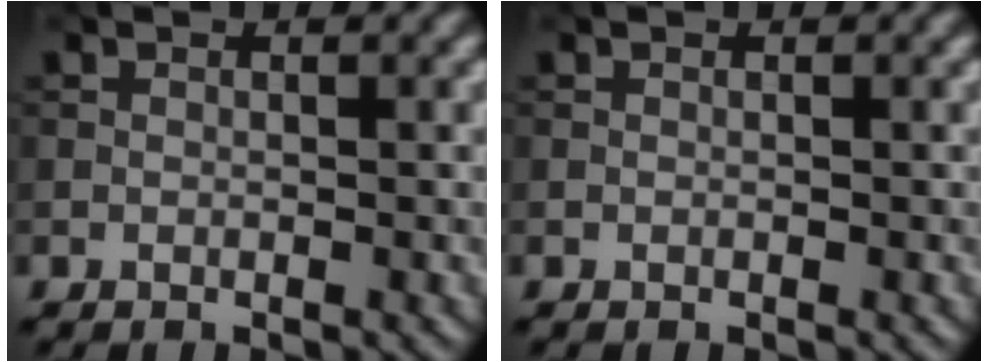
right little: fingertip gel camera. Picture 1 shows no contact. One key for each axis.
{"total": 0.0}